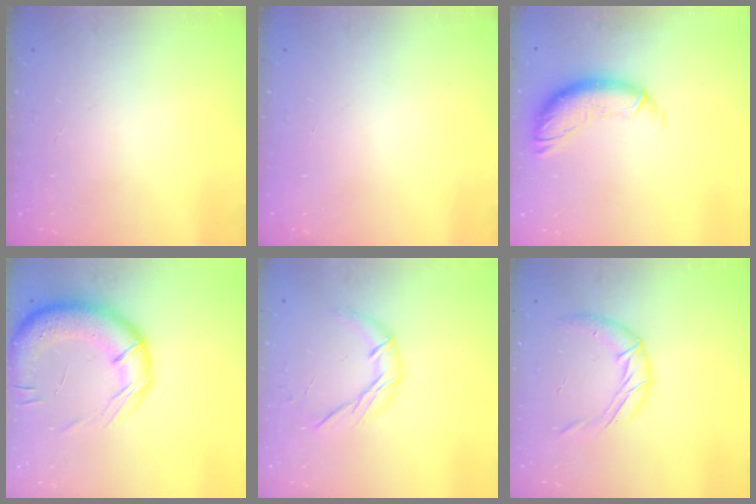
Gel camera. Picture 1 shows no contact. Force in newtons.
{"total": 0.0}
{"total": 12.6, "press": 12.4, "slide": 1.8}
{"total": 18.4, "press": 18.0, "slide": 3.7}
{"total": 8.7, "press": 8.7, "slide": 0.3}
{"total": 10.8, "press": 10.7, "slide": 1.3}